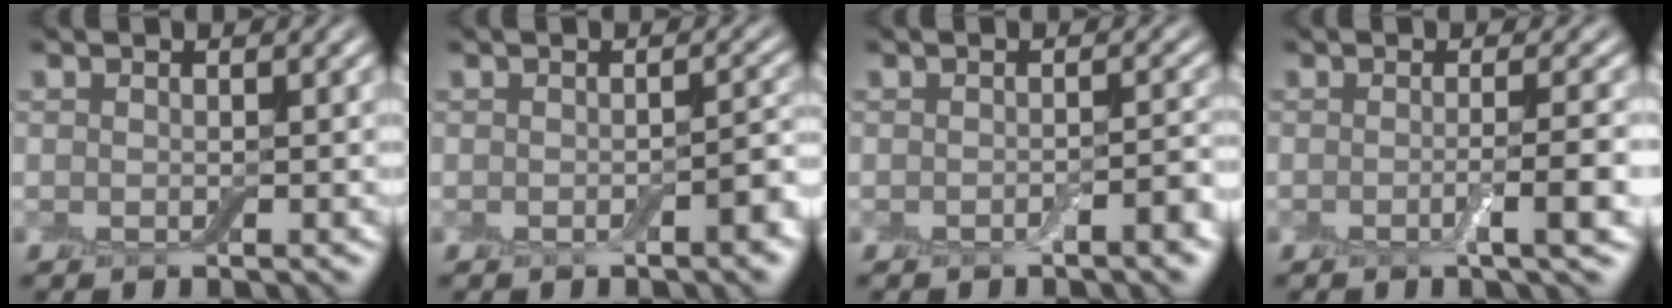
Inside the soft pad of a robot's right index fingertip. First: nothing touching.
{"total": 1.9, "force": [-0.8, 0.5, 1.7], "torque": [-0.023, 0.003, -0.010]}
{"total": 1.7, "force": [-0.9, 0.4, 1.4], "torque": [-0.021, 0.003, -0.015]}
{"total": 3.1, "force": [-0.8, 0.5, 3.0], "torque": [-0.044, 0.000, -0.019]}